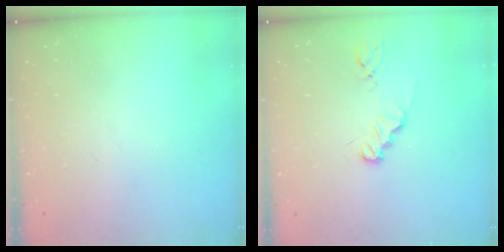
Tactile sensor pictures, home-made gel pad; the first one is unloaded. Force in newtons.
{"total": 1.8, "press": 1.8, "slide": 0.3}